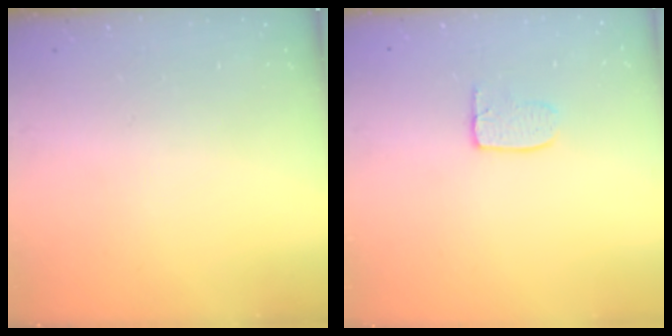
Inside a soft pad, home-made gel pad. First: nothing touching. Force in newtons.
{"total": 4.9, "press": 4.9, "slide": 0.3}